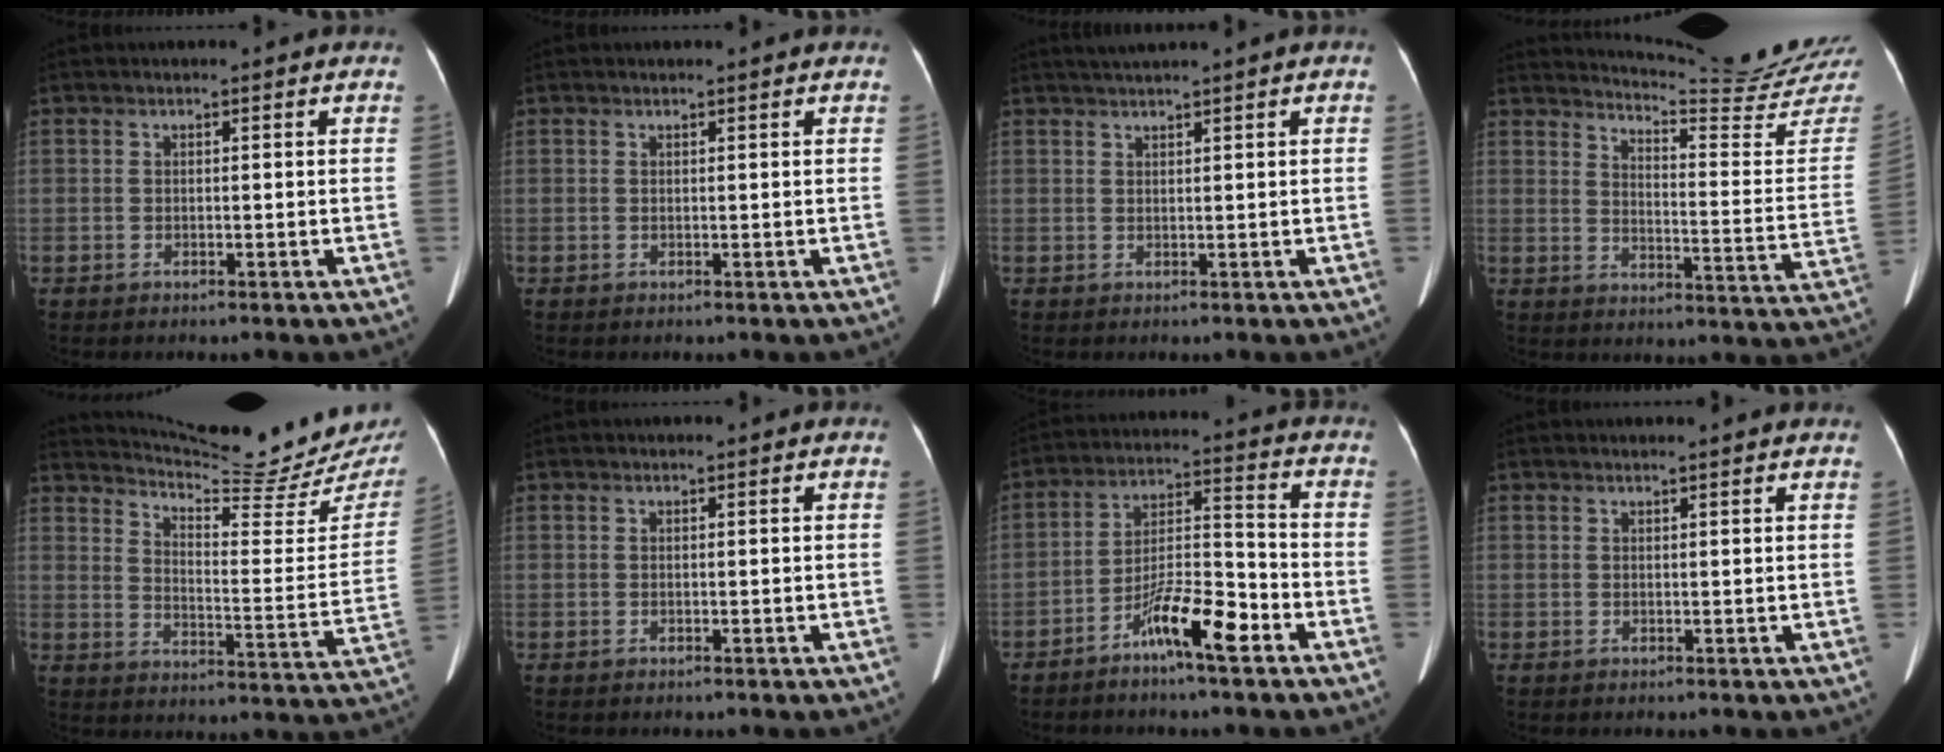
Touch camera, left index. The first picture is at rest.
{"total": 0.7, "force": [0.6, 0.0, 0.2], "torque": [-0.006, 0.007, 0.010]}
{"total": 2.5, "force": [2.0, -0.7, 1.3], "torque": [-0.026, 0.012, 0.040]}
{"total": 19.0, "force": [18.4, -1.8, 4.4], "torque": [-0.078, -0.126, 0.221]}
{"total": 21.7, "force": [20.4, 0.6, 7.4], "torque": [-0.115, -0.094, 0.261]}
{"total": 0.0}
{"total": 9.2, "force": [-5.7, 1.2, 7.1], "torque": [-0.132, 0.005, -0.104]}
{"total": 2.7, "force": [2.6, 0.1, 0.7], "torque": [-0.014, 0.013, 0.026]}